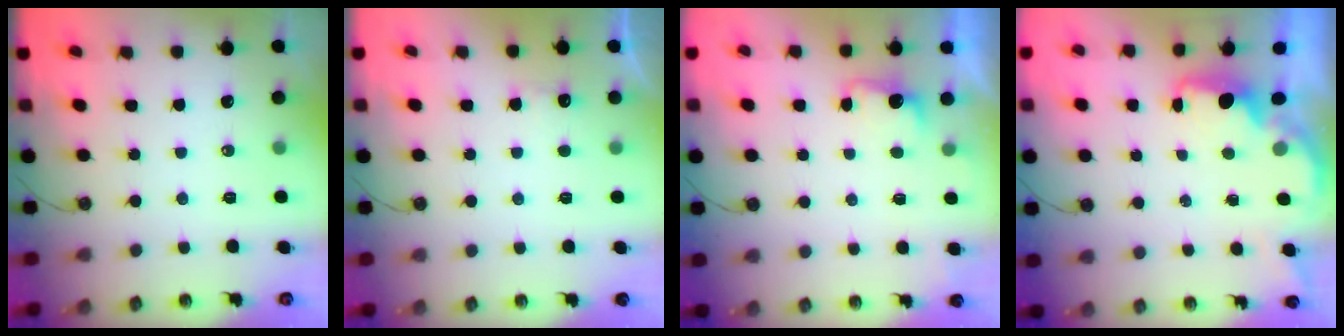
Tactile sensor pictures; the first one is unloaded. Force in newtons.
{"total": 4.6, "press": 4.4, "slide": 1.3}
{"total": 2.9, "press": 2.8, "slide": 0.9}
{"total": 1.8, "press": 1.7, "slide": 0.7}